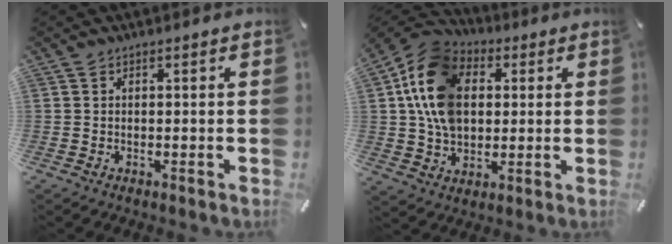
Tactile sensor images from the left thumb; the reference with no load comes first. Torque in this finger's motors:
{"motor_torque": [0.37, 1.10, 1.60, -1.17, 0.57]}